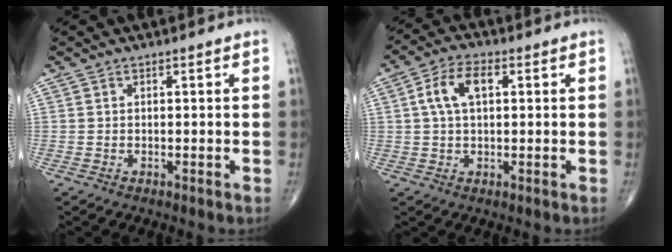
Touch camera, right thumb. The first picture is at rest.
{"total": 7.0, "force": [1.6, 3.7, 5.7], "torque": [-0.115, 0.015, 0.027]}